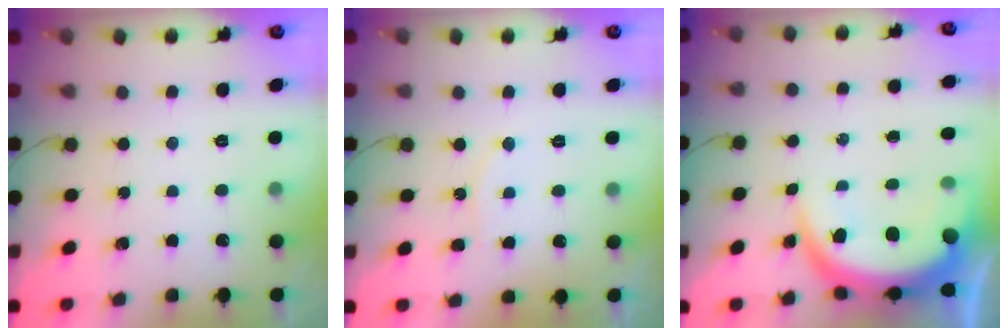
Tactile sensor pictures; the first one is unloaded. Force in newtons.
{"total": 6.8, "press": 6.8, "slide": 0.7}
{"total": 10.4, "press": 10.4, "slide": 1.0}